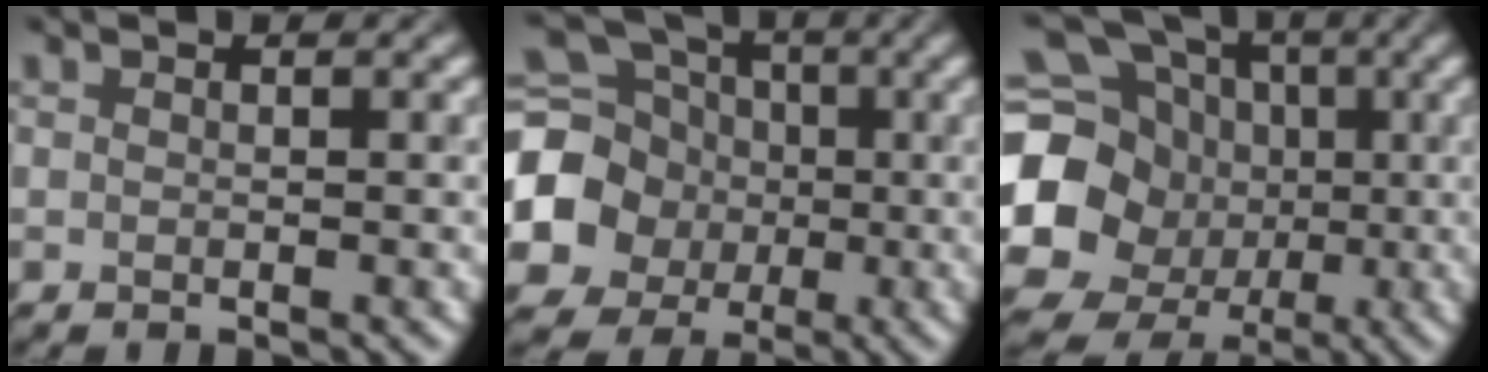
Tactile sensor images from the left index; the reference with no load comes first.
{"total": 8.6, "force": [-1.4, 8.0, 2.9], "torque": [-0.073, -0.017, -0.046]}
{"total": 17.4, "force": [-0.9, 16.1, 6.5], "torque": [-0.169, 0.008, -0.041]}